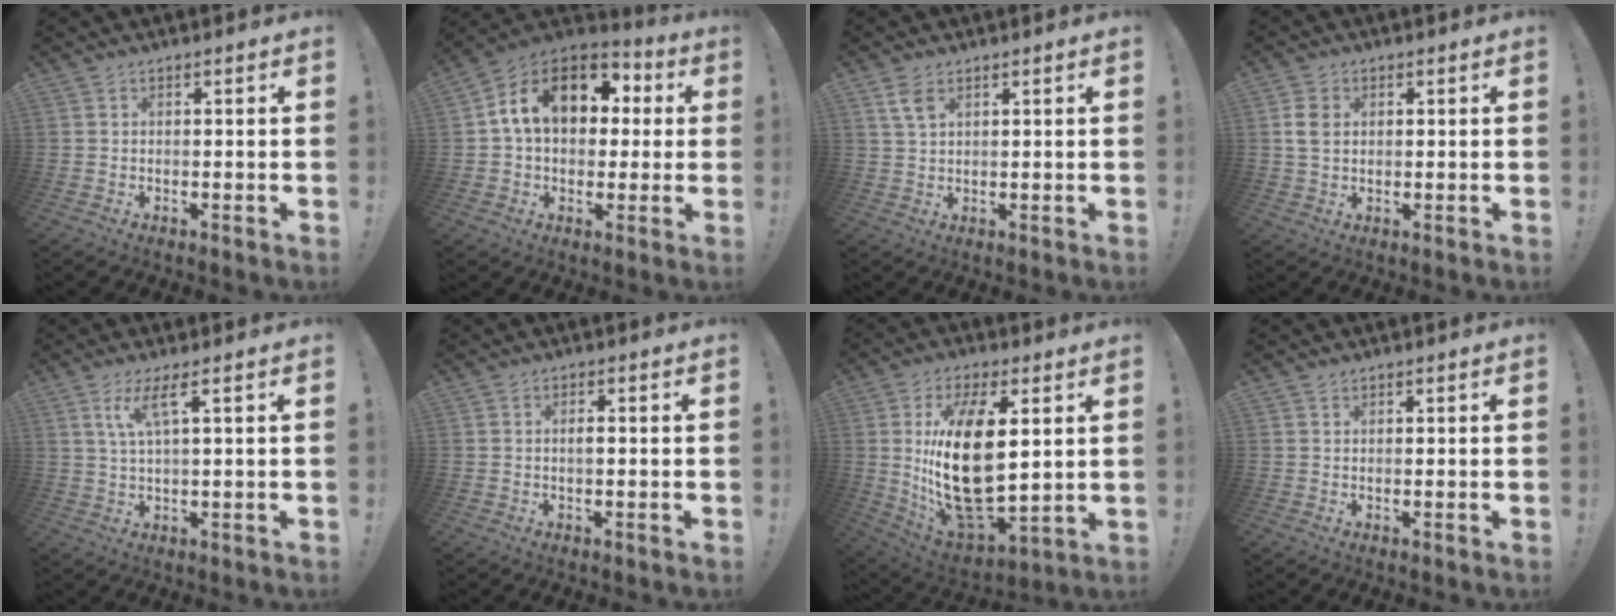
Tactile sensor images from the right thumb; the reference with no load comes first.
{"total": 17.3, "force": [4.7, 11.9, 11.7], "torque": [-0.187, 0.011, 0.086]}
{"total": 4.4, "force": [2.5, 2.1, 3.0], "torque": [-0.048, -0.010, 0.045]}
{"total": 4.8, "force": [1.2, 3.6, 2.9], "torque": [-0.051, 0.003, 0.021]}
{"total": 6.4, "force": [3.0, 0.9, 5.5], "torque": [-0.112, -0.001, 0.049]}
{"total": 1.4, "force": [-0.1, 0.4, 1.3], "torque": [-0.017, -0.001, -0.004]}
{"total": 23.0, "force": [4.3, 11.3, 19.6], "torque": [-0.398, -0.035, 0.077]}
{"total": 0.7, "force": [0.6, 0.3, 0.2], "torque": [-0.003, -0.001, 0.012]}